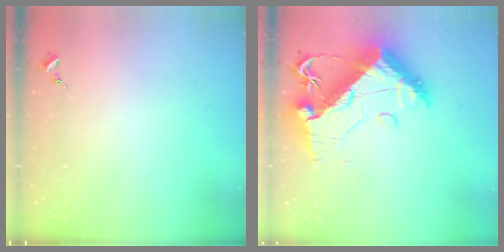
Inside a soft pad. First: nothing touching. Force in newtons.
{"total": 19.4, "press": 19.3, "slide": 2.1}